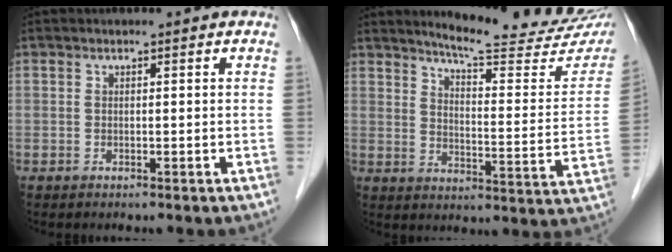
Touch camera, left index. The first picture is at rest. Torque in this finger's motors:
{"motor_torque": [-0.01, -0.25, 0.25, 0.02]}